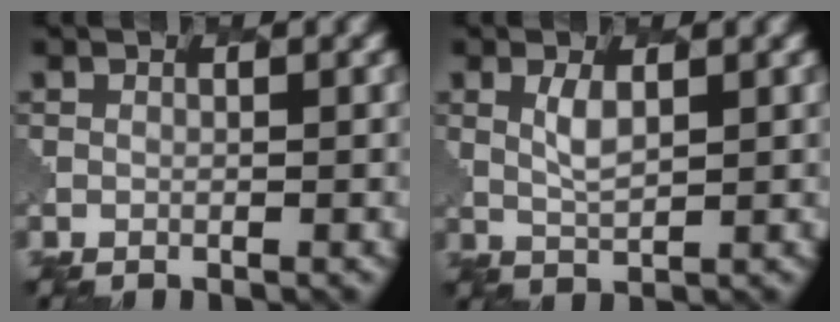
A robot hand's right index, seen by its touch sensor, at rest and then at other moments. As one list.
[{"total": 1.9, "force": [1.1, 0.6, 1.4], "torque": [-0.036, -0.002, 0.027]}]